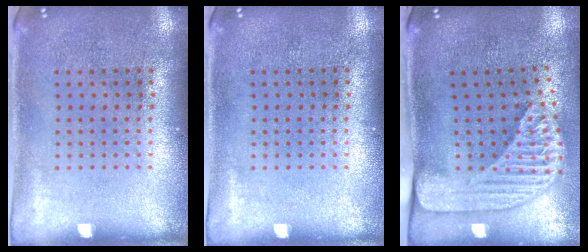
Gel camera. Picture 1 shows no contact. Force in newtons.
{"total": 0.0}
{"total": 2.4, "press": 1.7, "slide": 1.6}